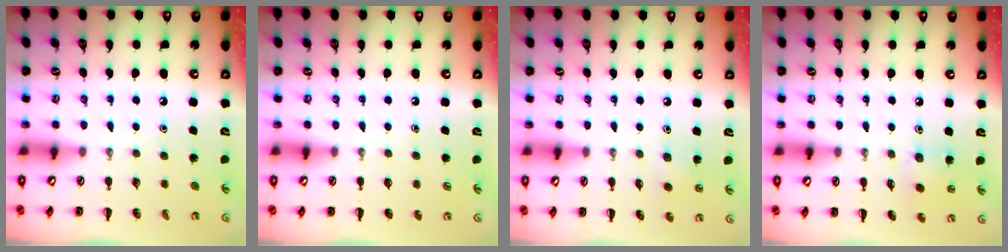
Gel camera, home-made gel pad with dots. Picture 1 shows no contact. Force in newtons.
{"total": 0.0}
{"total": 4.5, "press": 4.4, "slide": 1.1}
{"total": 5.6, "press": 5.5, "slide": 1.0}